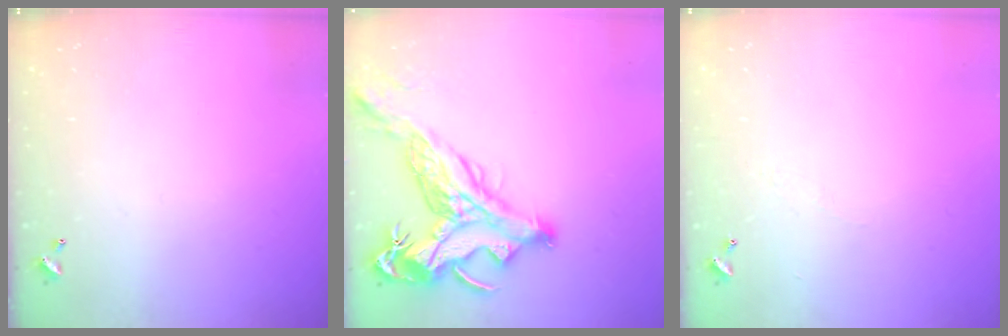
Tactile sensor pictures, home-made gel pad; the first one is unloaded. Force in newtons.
{"total": 9.2, "press": 8.8, "slide": 2.6}
{"total": 3.1, "press": 3.0, "slide": 0.6}